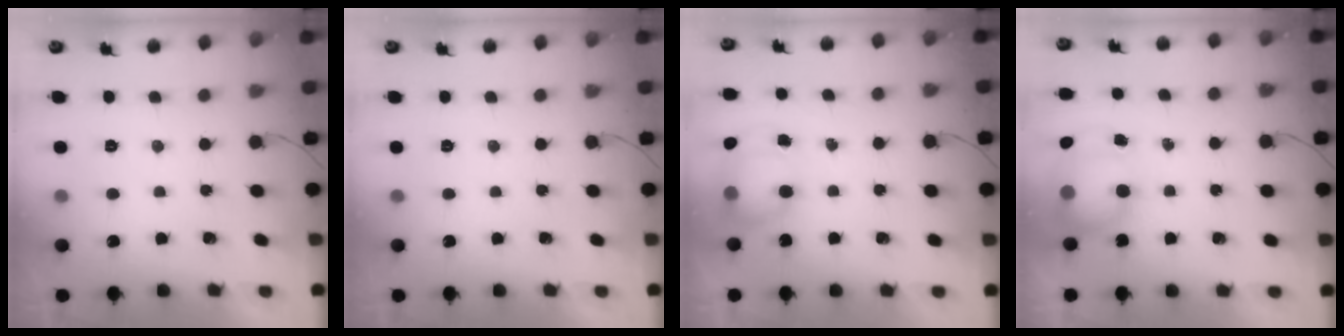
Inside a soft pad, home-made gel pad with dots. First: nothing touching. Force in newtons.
{"total": 0.0}
{"total": 7.2, "press": 7.1, "slide": 1.2}
{"total": 8.8, "press": 8.2, "slide": 3.3}